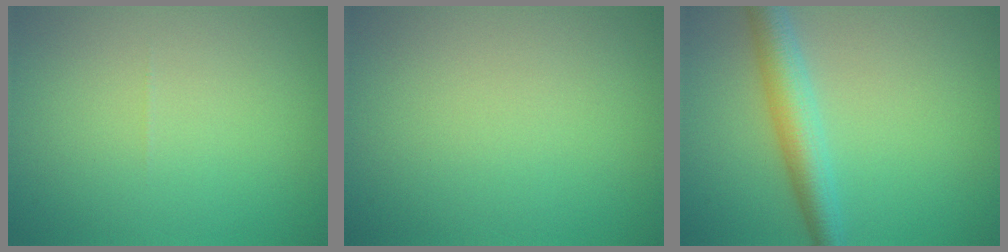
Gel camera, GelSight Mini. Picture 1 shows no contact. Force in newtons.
{"total": 0.0}
{"total": 4.3, "press": 4.3, "slide": 0.0}